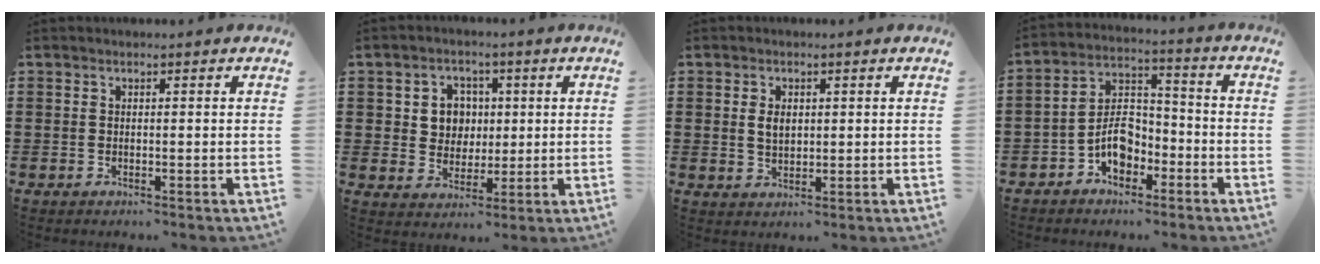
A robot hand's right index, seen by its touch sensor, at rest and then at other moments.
{"total": 5.4, "force": [1.0, 5.0, 1.8], "torque": [-0.050, 0.014, 0.013]}
{"total": 2.6, "force": [0.4, 1.5, 2.1], "torque": [-0.044, 0.005, 0.008]}
{"total": 6.6, "force": [-3.2, 4.2, 4.0], "torque": [-0.084, 0.017, -0.063]}